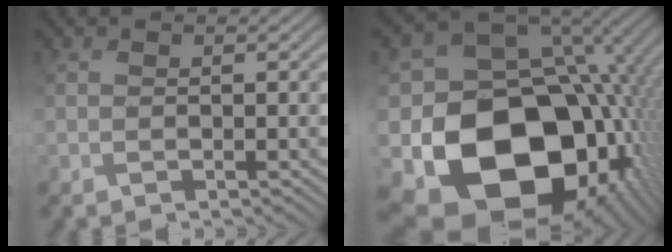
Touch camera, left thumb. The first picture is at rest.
{"total": 22.1, "force": [-6.2, 16.8, 12.9], "torque": [-0.280, -0.039, -0.069]}